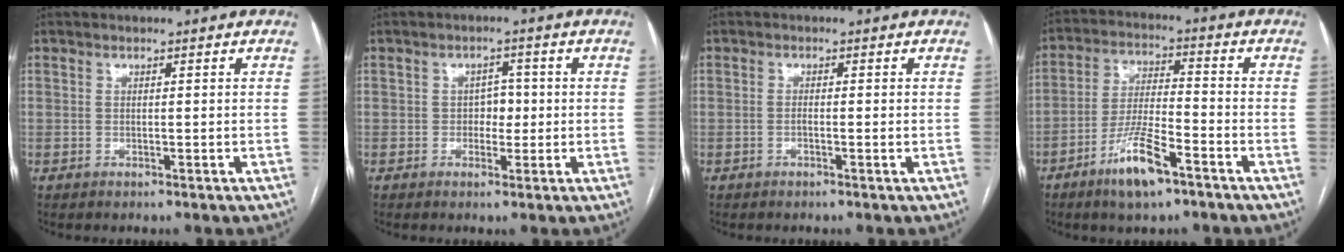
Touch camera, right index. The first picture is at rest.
{"total": 2.7, "force": [-0.2, 2.0, 1.9], "torque": [-0.017, 0.008, -0.004]}
{"total": 1.5, "force": [-0.4, 0.2, 1.4], "torque": [-0.022, 0.001, -0.006]}
{"total": 9.5, "force": [-5.8, 1.8, 7.3], "torque": [-0.145, -0.007, -0.107]}